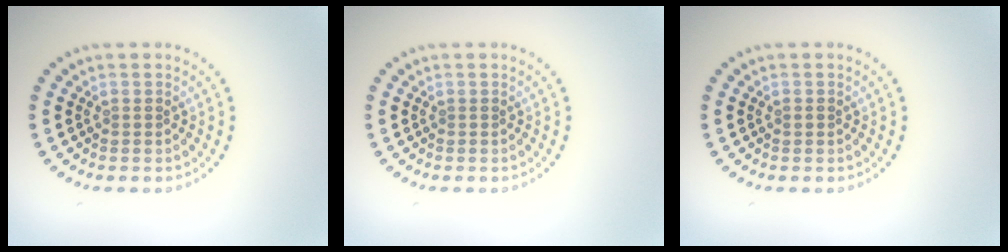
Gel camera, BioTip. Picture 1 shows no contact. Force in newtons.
{"total": 0.0}
{"total": 0.5, "press": 0.5, "slide": 0.1}